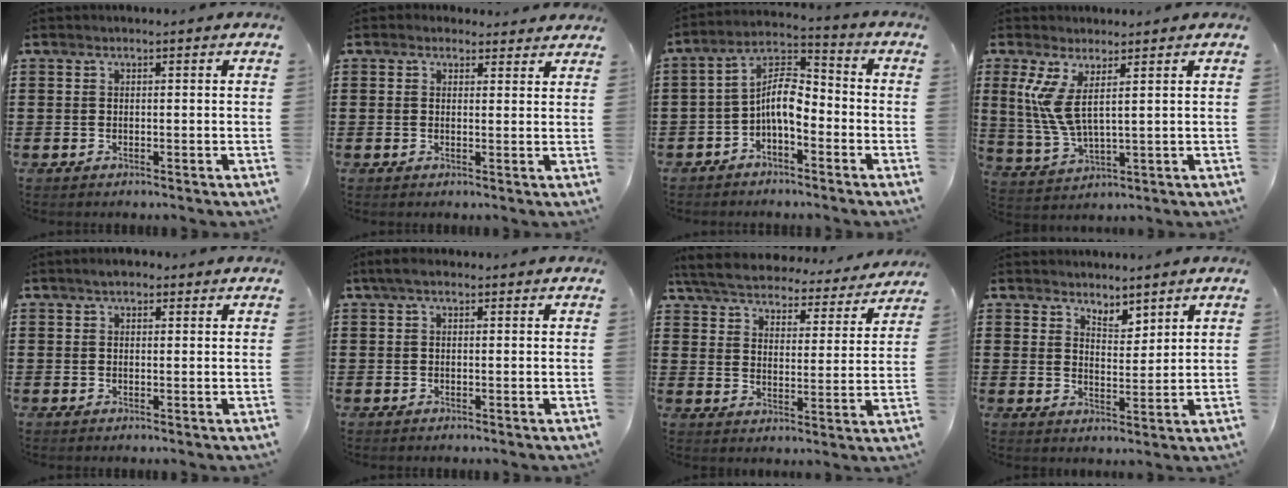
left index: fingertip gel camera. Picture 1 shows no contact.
{"total": 1.6, "force": [1.5, 0.7, 0.1], "torque": [0.001, 0.002, 0.026]}
{"total": 7.6, "force": [-2.9, 3.4, 6.2], "torque": [-0.132, 0.005, -0.060]}
{"total": 7.1, "force": [3.2, 1.7, 6.1], "torque": [-0.155, -0.018, 0.050]}
{"total": 2.1, "force": [1.6, 0.8, 1.1], "torque": [-0.024, 0.009, 0.028]}
{"total": 1.9, "force": [0.8, 0.8, 1.5], "torque": [-0.031, 0.007, 0.014]}
{"total": 5.5, "force": [5.4, 0.5, 1.0], "torque": [-0.049, -0.035, 0.090]}
{"total": 3.4, "force": [3.3, 0.9, 0.1], "torque": [-0.004, -0.011, 0.059]}